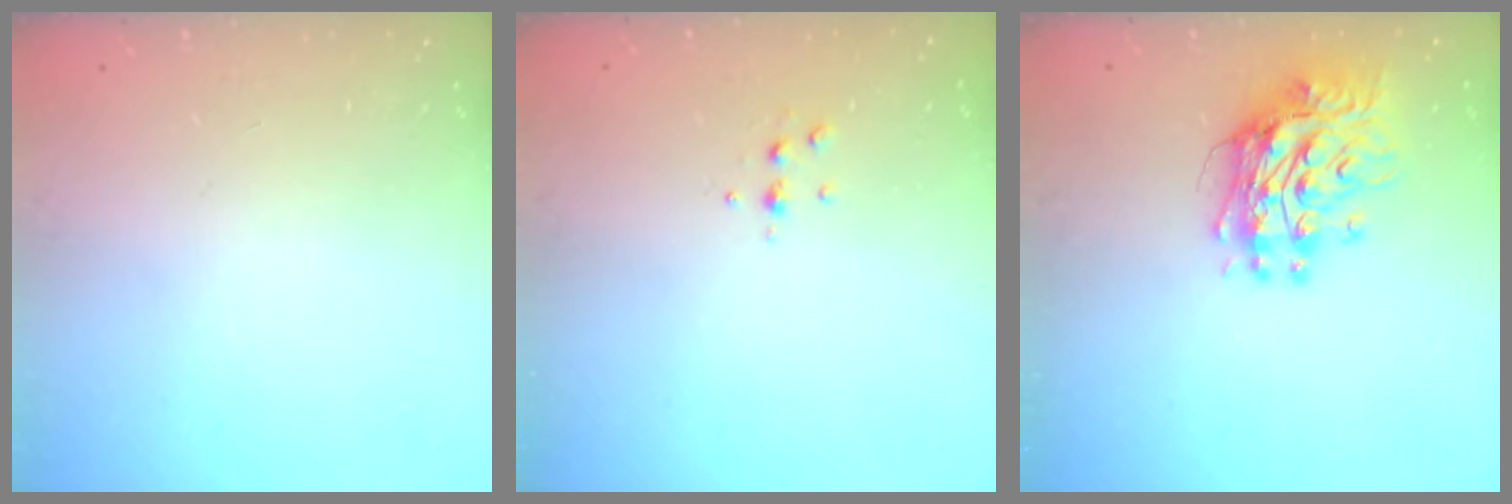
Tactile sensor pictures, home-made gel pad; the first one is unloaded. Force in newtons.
{"total": 4.7, "press": 4.6, "slide": 1.0}
{"total": 12.2, "press": 12.2, "slide": 1.0}